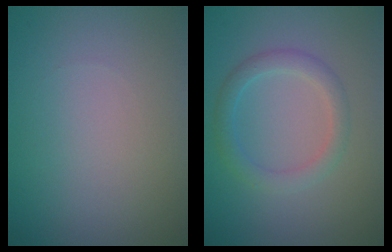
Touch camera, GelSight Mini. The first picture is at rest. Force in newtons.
{"total": 2.4, "press": 2.4, "slide": 0.1}